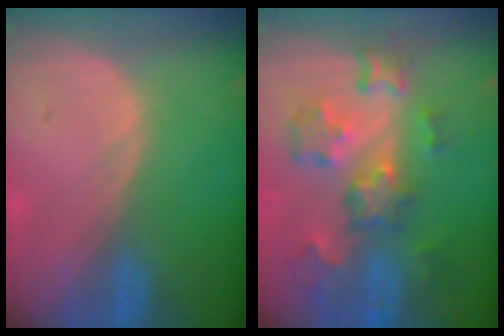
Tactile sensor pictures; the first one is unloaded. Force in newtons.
{"total": 9.2, "press": 8.1, "slide": 4.5}